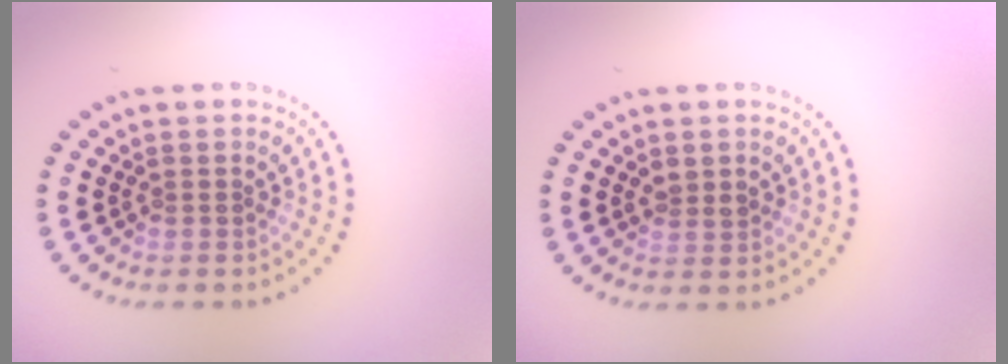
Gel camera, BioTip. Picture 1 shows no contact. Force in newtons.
{"total": 1.4, "press": 1.3, "slide": 0.5}